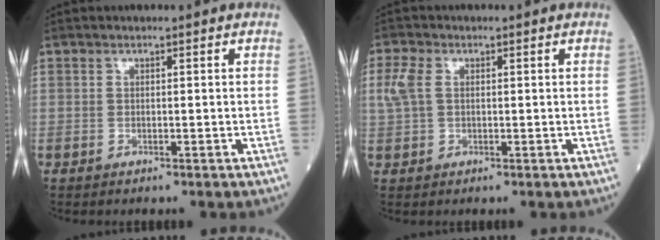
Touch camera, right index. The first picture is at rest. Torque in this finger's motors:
{"motor_torque": [0.46, 0.09, 0.03, 0.06]}